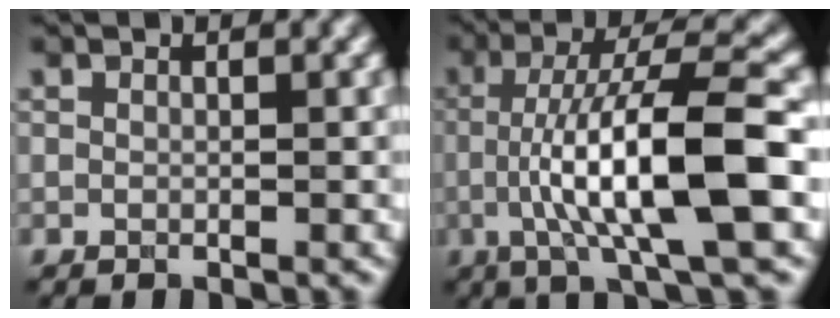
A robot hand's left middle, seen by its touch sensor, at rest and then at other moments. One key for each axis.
{"total": 10.6, "fx": -1.8, "fy": 2.1, "fz": 10.2, "tx": -0.158, "ty": 0.013, "tz": -0.030}